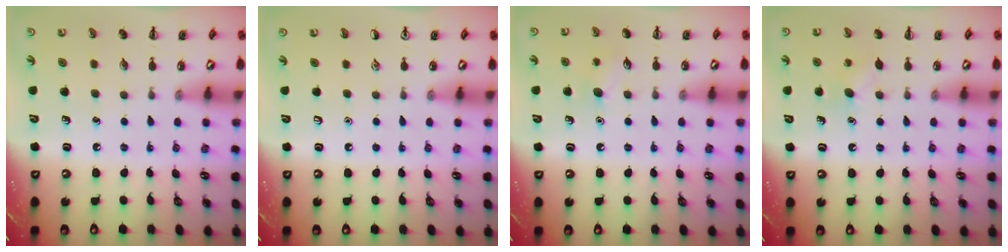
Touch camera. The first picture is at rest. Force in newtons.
{"total": 0.0}
{"total": 7.1, "press": 6.8, "slide": 2.1}
{"total": 5.1, "press": 4.9, "slide": 1.5}